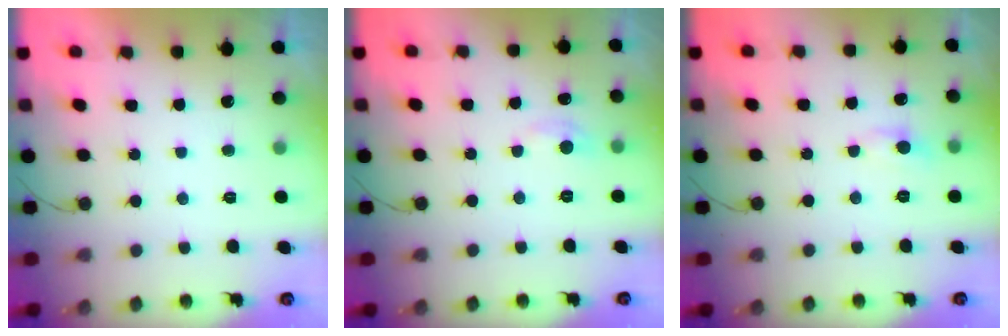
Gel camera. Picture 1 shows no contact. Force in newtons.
{"total": 4.2, "press": 4.1, "slide": 0.6}
{"total": 5.5, "press": 5.4, "slide": 0.8}